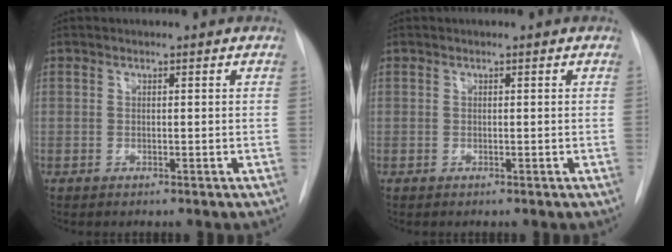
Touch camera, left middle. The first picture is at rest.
{"total": 0.0}